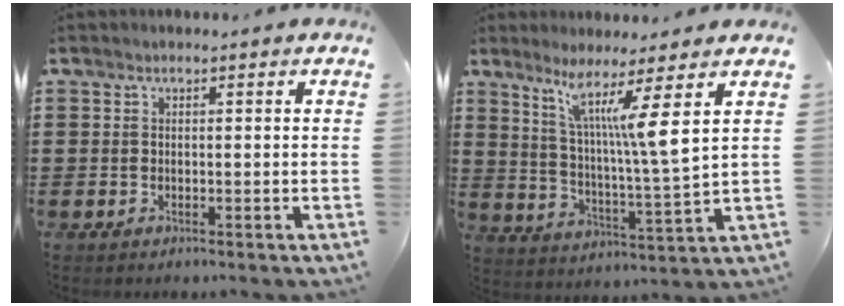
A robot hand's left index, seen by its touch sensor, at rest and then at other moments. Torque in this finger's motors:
{"motor_torque": [1.43, -0.71, 0.79, 0.21]}